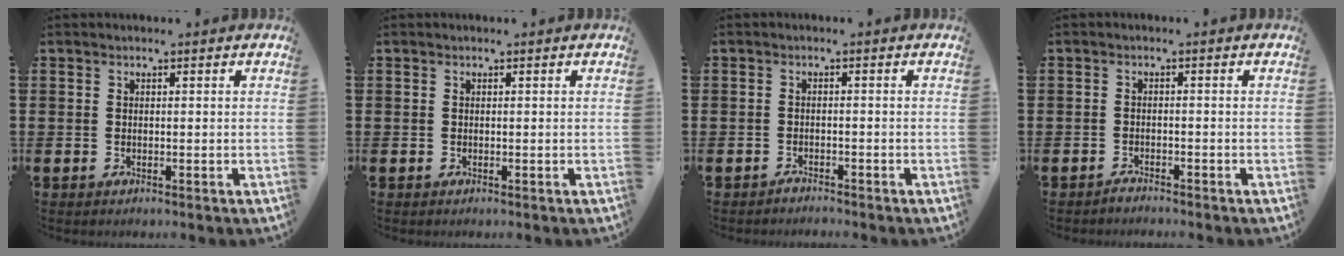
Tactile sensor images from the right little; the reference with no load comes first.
{"total": 0.0}
{"total": 1.1, "force": [-1.1, 0.0, -0.2], "torque": [0.001, 0.002, -0.024]}
{"total": 1.1, "force": [-1.1, 0.0, 0.0], "torque": [-0.002, 0.001, -0.023]}